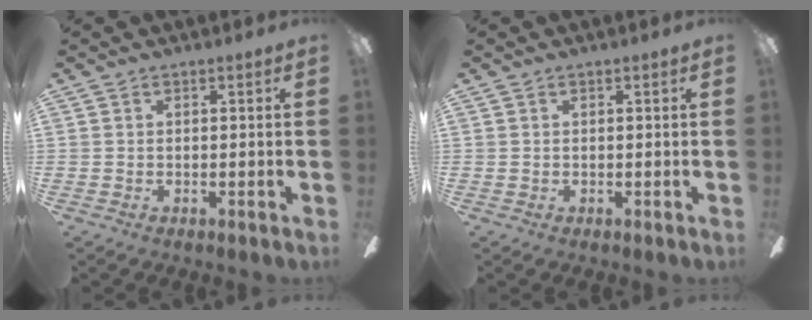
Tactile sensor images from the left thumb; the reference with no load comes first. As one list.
[{"total": 0.5, "force": [0.4, 0.3, 0.0], "torque": [-0.001, 0.002, 0.007]}]